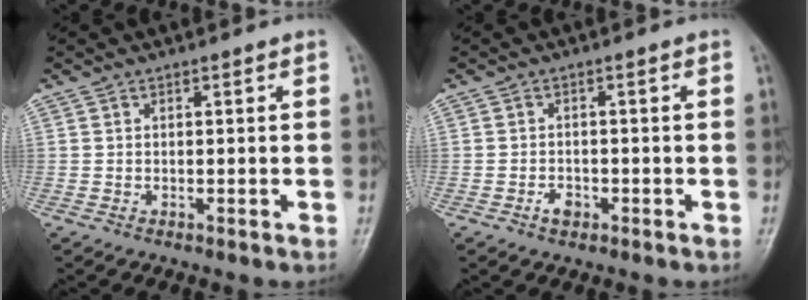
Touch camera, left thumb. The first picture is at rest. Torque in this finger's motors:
{"motor_torque": [0.00, 0.00, 0.08, 0.00, 0.00]}